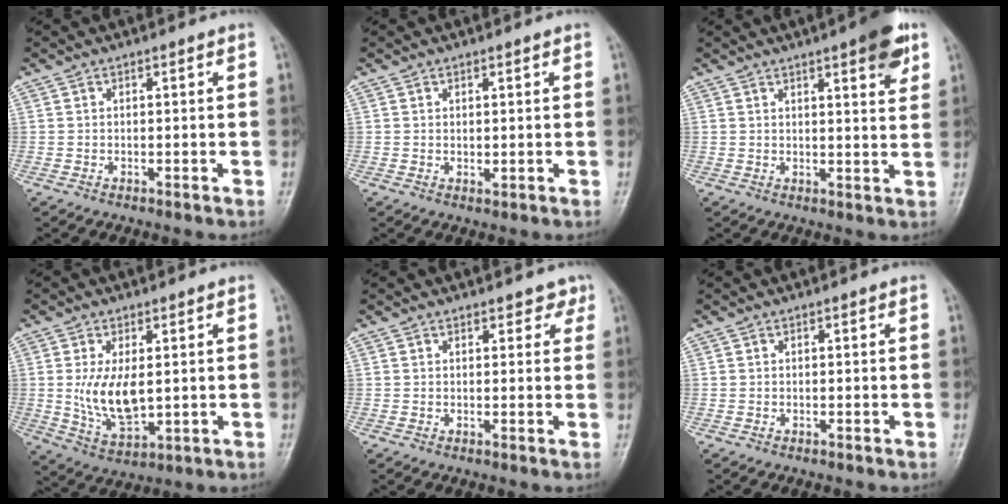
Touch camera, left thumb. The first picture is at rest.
{"total": 1.0, "force": [0.5, 0.5, 0.7], "torque": [-0.013, -0.006, 0.010]}
{"total": 7.9, "force": [4.4, 1.9, 6.3], "torque": [-0.070, -0.017, 0.053]}
{"total": 8.7, "force": [0.8, 4.5, 7.5], "torque": [-0.135, -0.018, 0.029]}
{"total": 2.5, "force": [1.8, 1.5, 0.8], "torque": [0.016, -0.007, 0.016]}
{"total": 0.0}